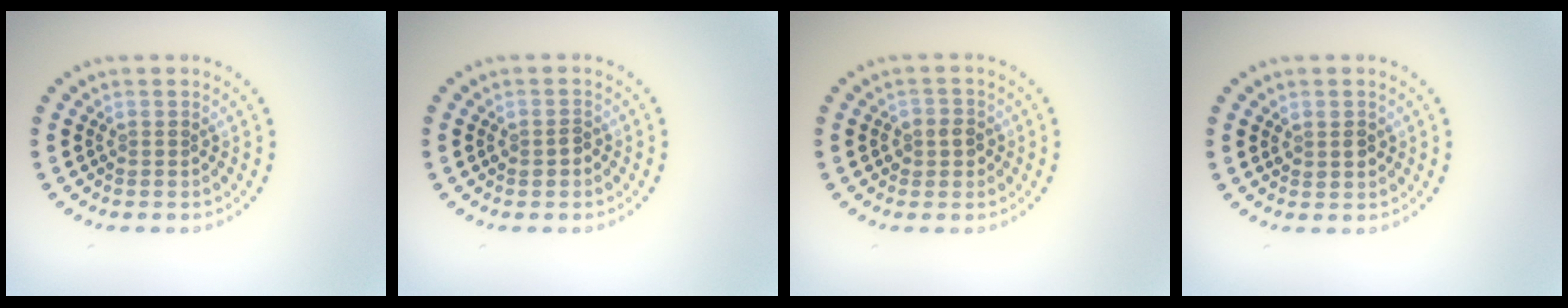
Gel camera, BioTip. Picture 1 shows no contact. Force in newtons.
{"total": 1.1, "press": 1.1, "slide": 0.1}
{"total": 1.9, "press": 1.8, "slide": 0.6}
{"total": 1.5, "press": 1.4, "slide": 0.2}